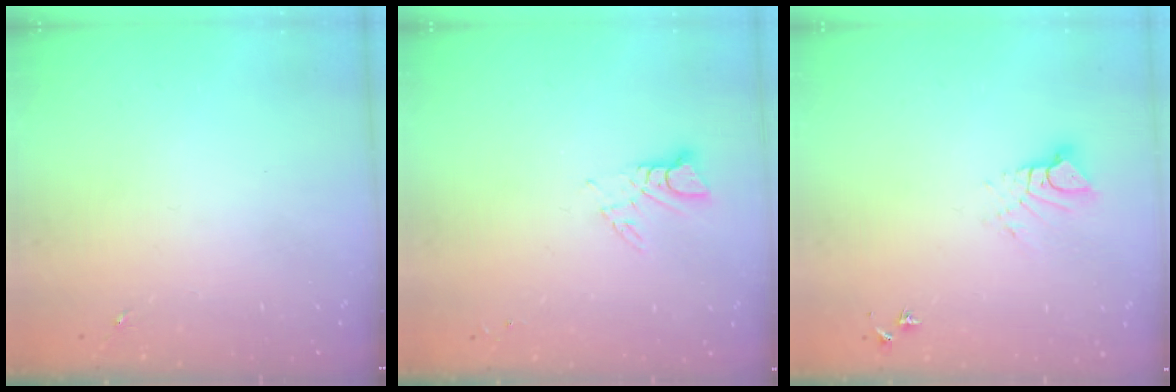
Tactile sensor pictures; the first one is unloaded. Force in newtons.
{"total": 3.8, "press": 3.8, "slide": 0.2}
{"total": 6.6, "press": 6.6, "slide": 0.4}